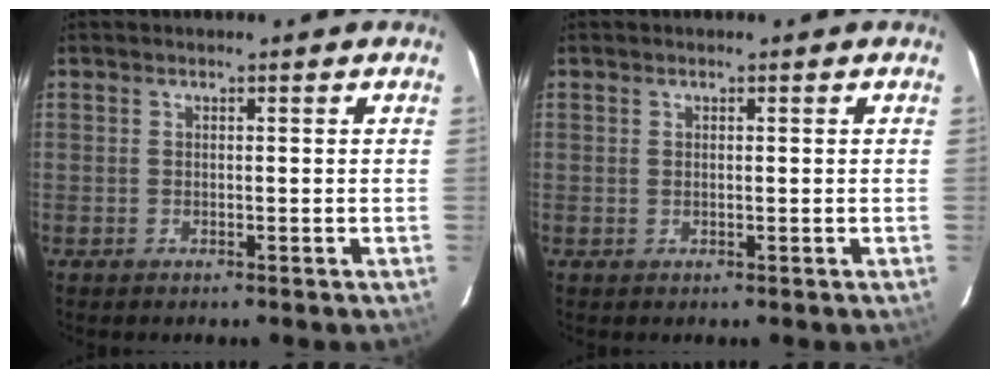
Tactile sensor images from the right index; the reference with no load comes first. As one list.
[{"total": 0.0}]